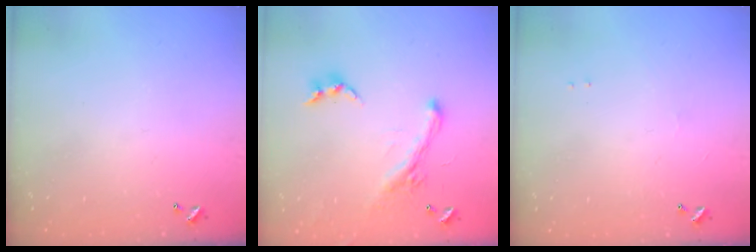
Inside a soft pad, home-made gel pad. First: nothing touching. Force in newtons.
{"total": 2.5, "press": 2.0, "slide": 1.4}
{"total": 0.9, "press": 0.8, "slide": 0.5}